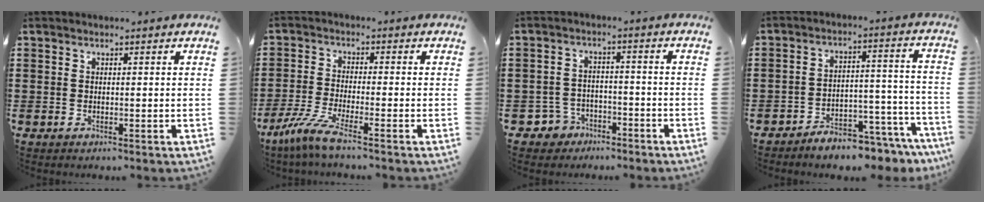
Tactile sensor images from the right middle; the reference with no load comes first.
{"total": 5.5, "force": [-3.9, -0.1, 3.9], "torque": [-0.108, -0.028, -0.082]}
{"total": 3.6, "force": [-3.0, 1.8, 0.4], "torque": [-0.034, -0.001, -0.067]}
{"total": 5.2, "force": [-5.1, 0.5, 1.0], "torque": [-0.018, 0.009, -0.096]}